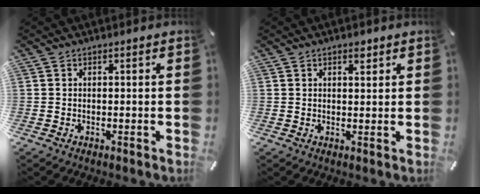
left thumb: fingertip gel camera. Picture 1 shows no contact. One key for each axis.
{"total": 2.1, "fx": 1.2, "fy": 1.3, "fz": 1.1, "tx": -0.008, "ty": -0.003, "tz": 0.017}